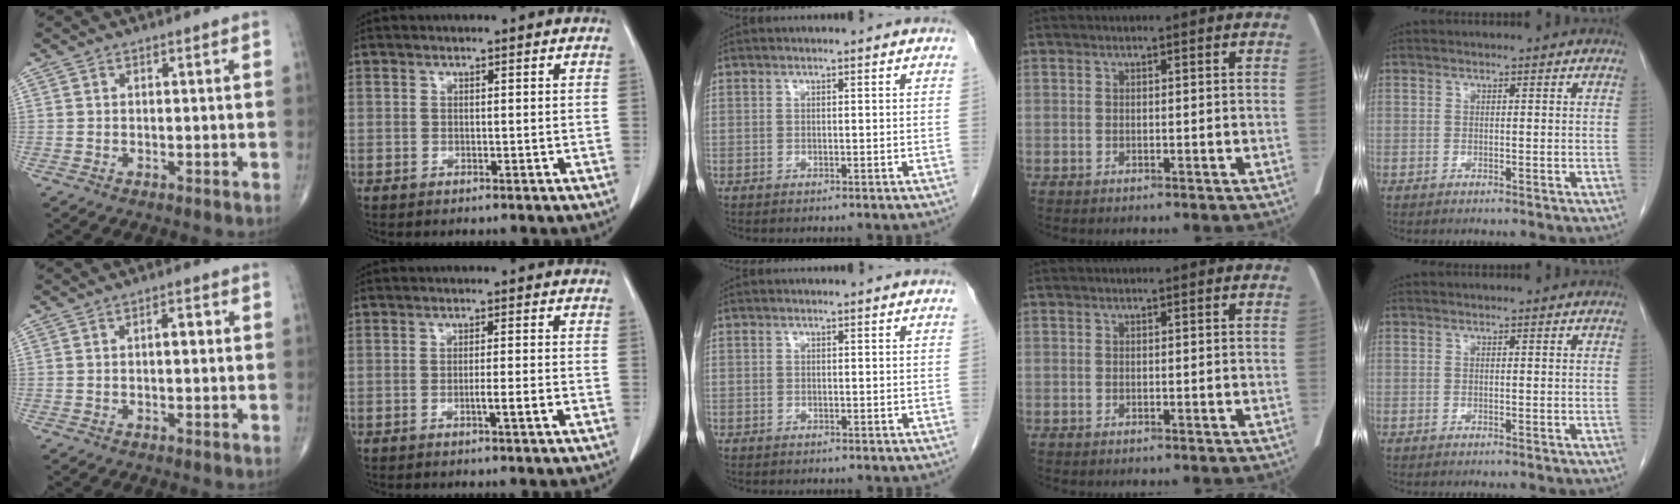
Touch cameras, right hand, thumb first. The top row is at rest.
{"thumb": {"total": 2.8, "force": [0.3, 1.2, 2.5], "torque": [-0.036, 0.007, 0.003]}, "index": {"total": 2.9, "force": [-1.1, -0.3, 2.7], "torque": [-0.042, -0.003, -0.019]}, "middle": {"total": 0.5, "force": [-0.4, 0.4, 0.0], "torque": [-0.006, 0.002, -0.008]}}